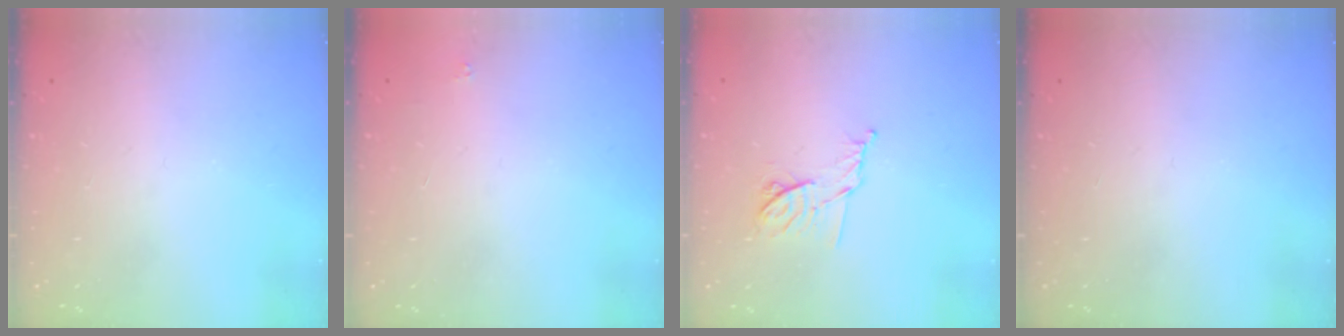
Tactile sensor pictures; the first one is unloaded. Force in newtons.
{"total": 1.8, "press": 1.7, "slide": 0.1}
{"total": 9.4, "press": 9.4, "slide": 0.7}
{"total": 0.0}